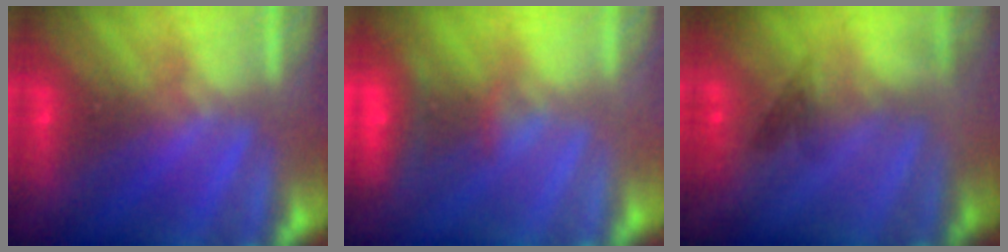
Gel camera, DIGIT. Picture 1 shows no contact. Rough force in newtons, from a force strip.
{"total": 5.9}
{"total": 2.2}